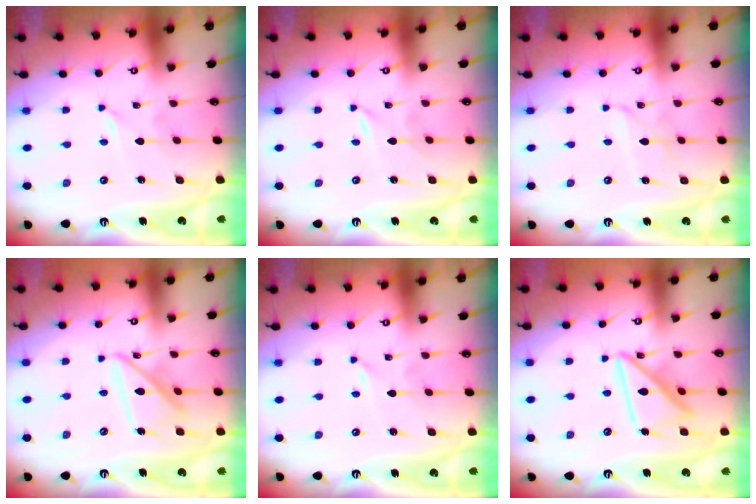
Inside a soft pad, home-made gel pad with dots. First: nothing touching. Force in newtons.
{"total": 0.0}
{"total": 2.7, "press": 2.7, "slide": 0.2}
{"total": 13.0, "press": 12.9, "slide": 1.2}
{"total": 0.0}
{"total": 14.9, "press": 14.9, "slide": 1.4}